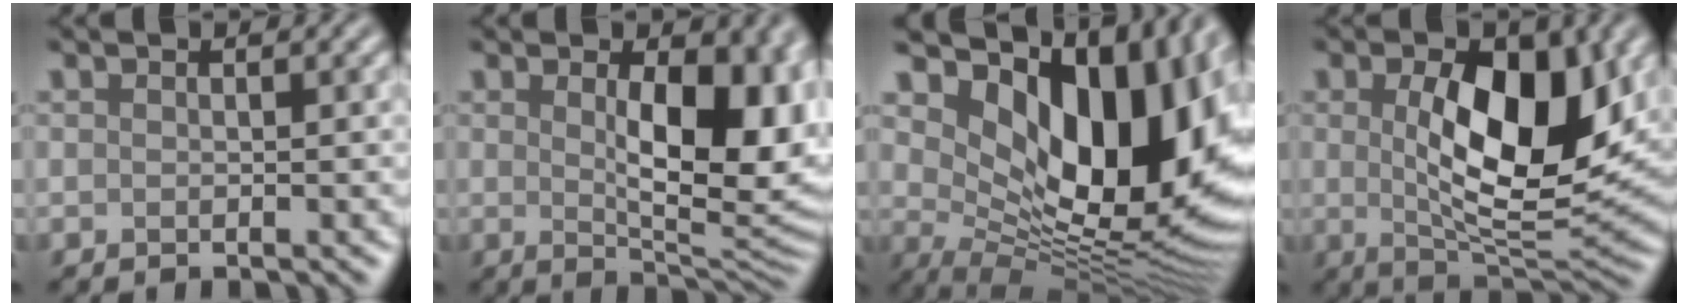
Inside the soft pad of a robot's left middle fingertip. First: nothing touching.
{"total": 10.6, "force": [1.4, 4.9, 9.3], "torque": [-0.114, -0.007, 0.030]}
{"total": 16.6, "force": [5.2, 8.8, 13.0], "torque": [-0.175, -0.007, 0.095]}
{"total": 10.3, "force": [1.4, 4.6, 9.1], "torque": [-0.149, -0.006, 0.028]}